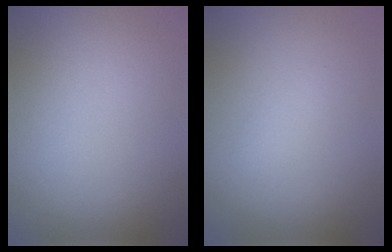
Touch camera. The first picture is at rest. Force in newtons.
{"total": 0.7, "press": 0.7, "slide": 0.0}